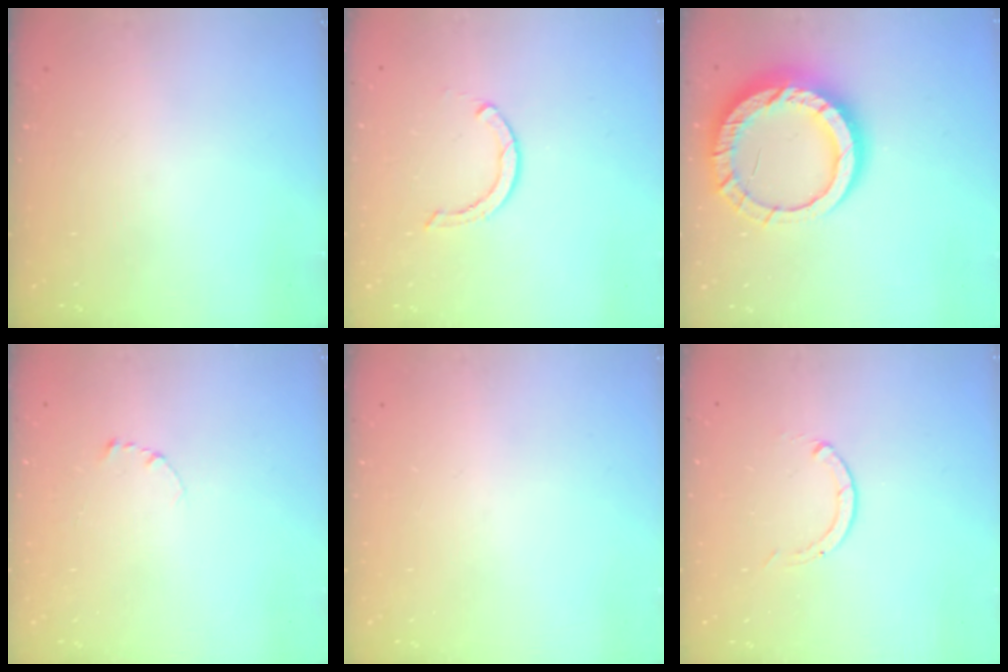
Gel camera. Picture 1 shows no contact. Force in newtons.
{"total": 2.6, "press": 2.6, "slide": 0.1}
{"total": 18.4, "press": 18.3, "slide": 1.7}
{"total": 2.7, "press": 2.7, "slide": 0.3}
{"total": 0.0}
{"total": 0.0}